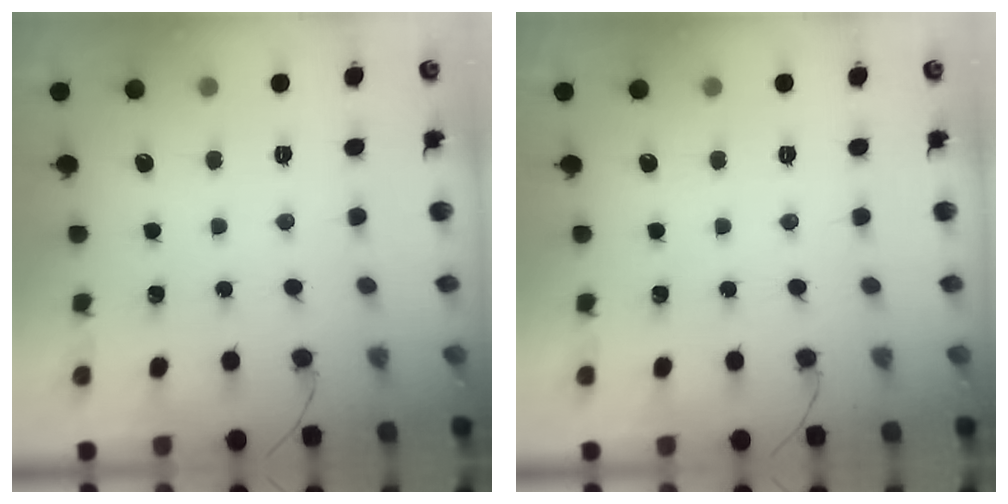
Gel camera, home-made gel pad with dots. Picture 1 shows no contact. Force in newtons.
{"total": 0.0}